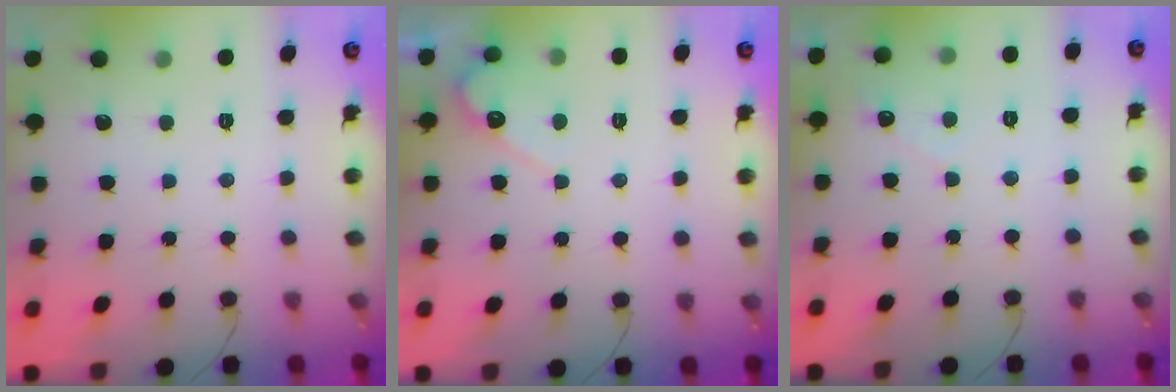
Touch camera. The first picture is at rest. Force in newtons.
{"total": 4.7, "press": 4.7, "slide": 0.4}
{"total": 1.6, "press": 1.6, "slide": 0.1}